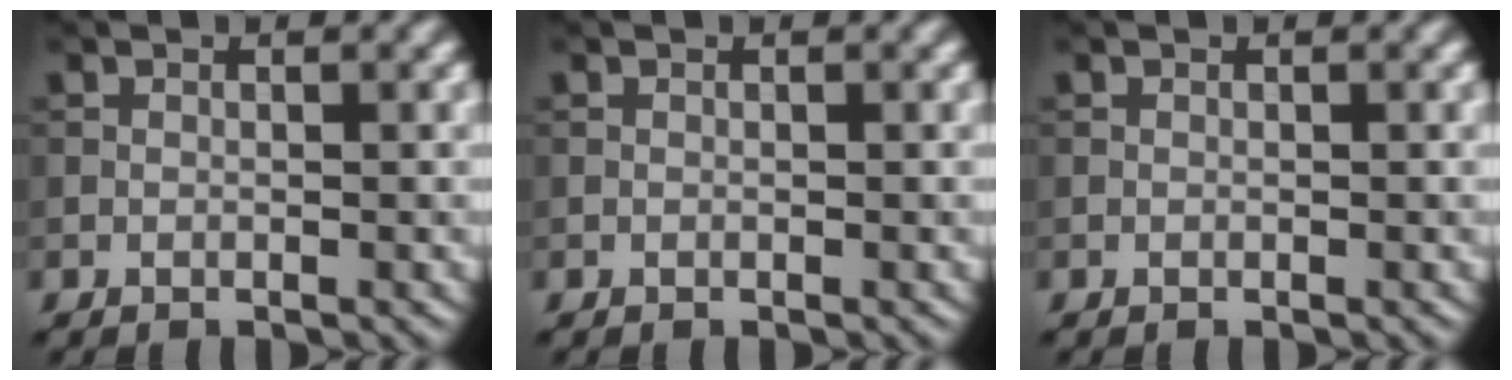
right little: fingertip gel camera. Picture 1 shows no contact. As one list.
[{"total": 0.0}, {"total": 0.0}]